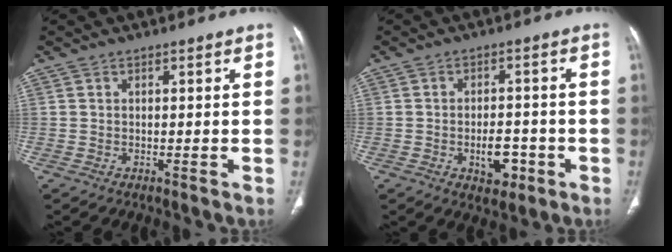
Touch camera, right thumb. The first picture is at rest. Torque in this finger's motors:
{"motor_torque": [0.94, 0.68, 0.87, -0.50, 0.20]}